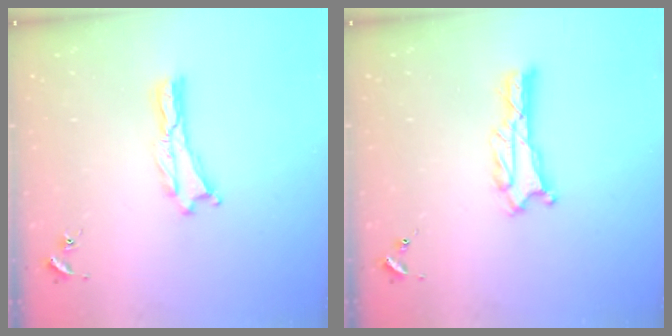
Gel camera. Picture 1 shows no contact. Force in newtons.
{"total": 0.7, "press": 0.7, "slide": 0.1}